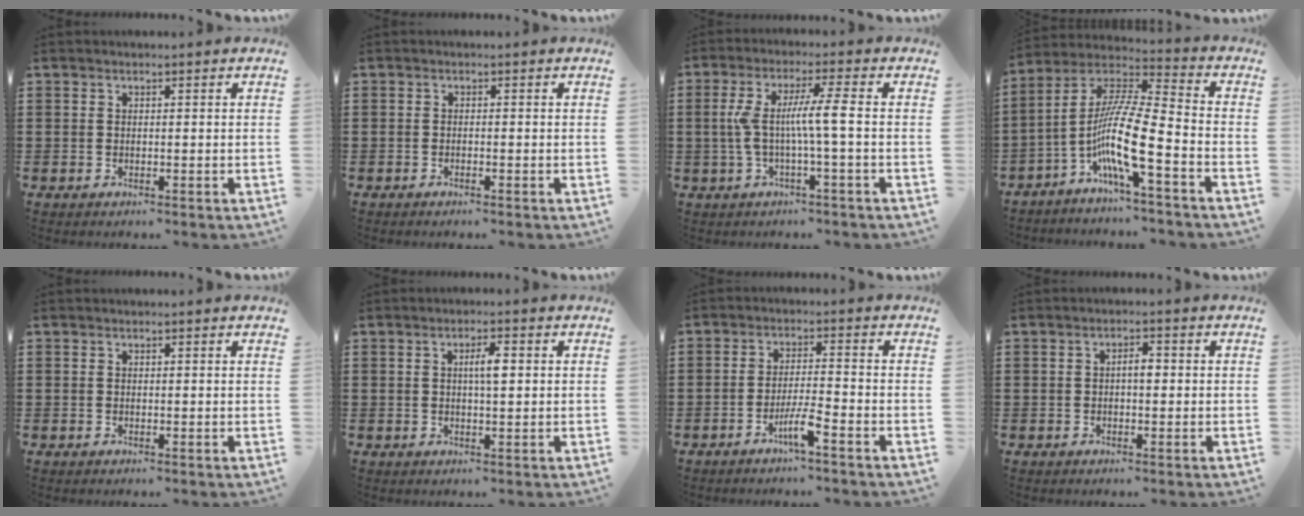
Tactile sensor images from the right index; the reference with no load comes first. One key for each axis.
{"total": 0.7, "fx": -0.5, "fy": -0.1, "fz": 0.4, "tx": -0.008, "ty": -0.003, "tz": -0.010}
{"total": 6.9, "fx": -0.6, "fy": -0.3, "fz": 6.9, "tx": -0.135, "ty": -0.005, "tz": -0.021}
{"total": 11.8, "fx": -5.2, "fy": 0.8, "fz": 10.6, "tx": -0.238, "ty": -0.028, "tz": -0.112}
{"total": 0.0}
{"total": 3.4, "fx": 0.6, "fy": 0.8, "fz": 3.2, "tx": -0.063, "ty": 0.005, "tz": 0.007}
{"total": 4.4, "fx": -2.8, "fy": -0.1, "fz": 3.3, "tx": -0.070, "ty": -0.009, "tz": -0.055}
{"total": 2.2, "fx": -0.1, "fy": 0.8, "fz": 2.1, "tx": -0.039, "ty": 0.003, "tz": -0.003}